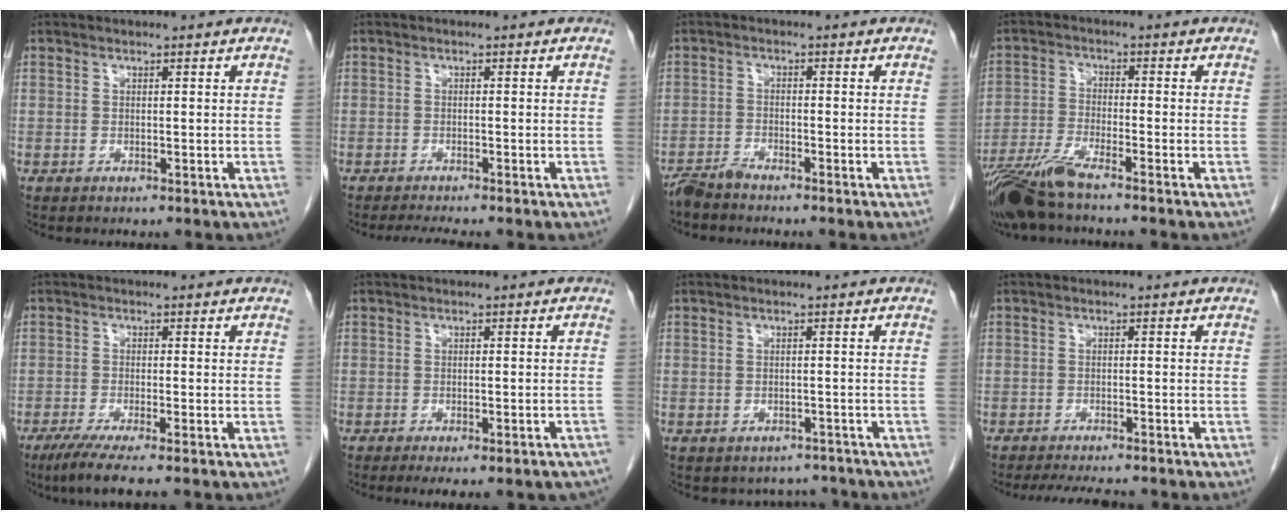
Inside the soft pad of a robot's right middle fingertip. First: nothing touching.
{"total": 2.9, "force": [-2.5, -0.3, 1.3], "torque": [-0.025, -0.010, -0.039]}
{"total": 2.5, "force": [-2.4, 0.1, 0.7], "torque": [-0.016, -0.006, -0.048]}
{"total": 7.7, "force": [-6.2, 0.1, 4.5], "torque": [-0.092, -0.025, -0.121]}
{"total": 5.4, "force": [-3.9, -0.2, 3.8], "torque": [-0.065, -0.016, -0.069]}
{"total": 9.2, "force": [-7.6, 2.1, 4.7], "torque": [-0.052, -0.002, -0.087]}
{"total": 4.2, "force": [-3.7, 2.0, -0.2], "torque": [0.008, 0.012, -0.043]}
{"total": 6.1, "force": [-5.4, 0.9, 2.7], "torque": [-0.039, -0.013, -0.081]}